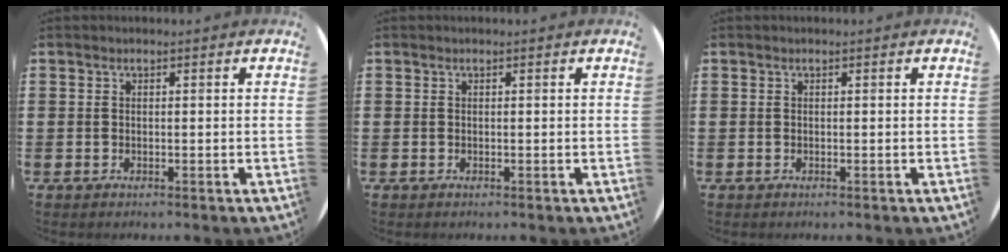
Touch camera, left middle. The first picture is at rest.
{"total": 0.0}
{"total": 0.0}